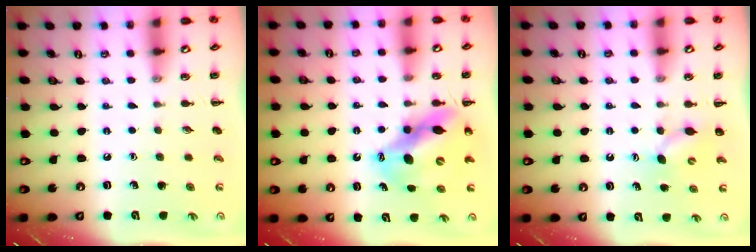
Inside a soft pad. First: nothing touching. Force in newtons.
{"total": 12.2, "press": 11.9, "slide": 2.9}
{"total": 4.6, "press": 4.5, "slide": 0.4}